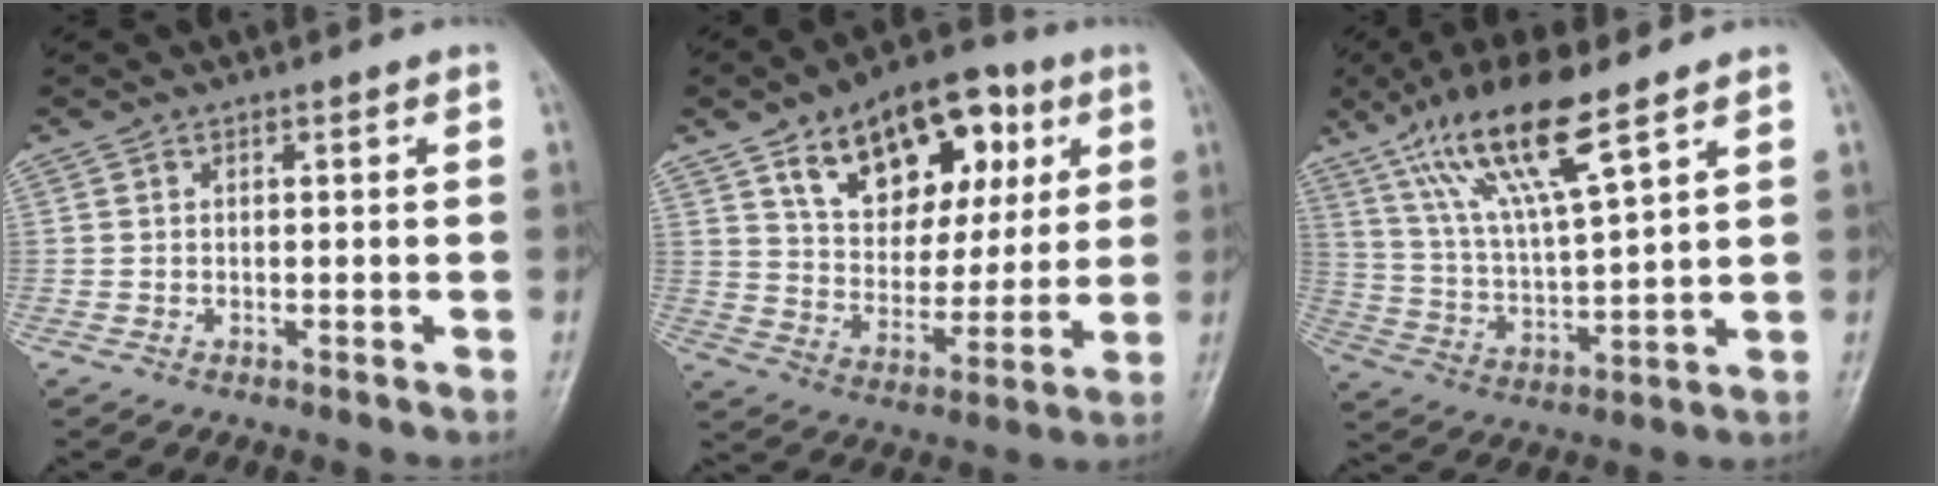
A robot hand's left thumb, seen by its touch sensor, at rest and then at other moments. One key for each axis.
{"total": 20.2, "fx": 8.8, "fy": 12.4, "fz": 13.3, "tx": -0.150, "ty": -0.017, "tz": 0.145}
{"total": 15.0, "fx": 9.3, "fy": 3.0, "fz": 11.4, "tx": -0.216, "ty": -0.036, "tz": 0.187}